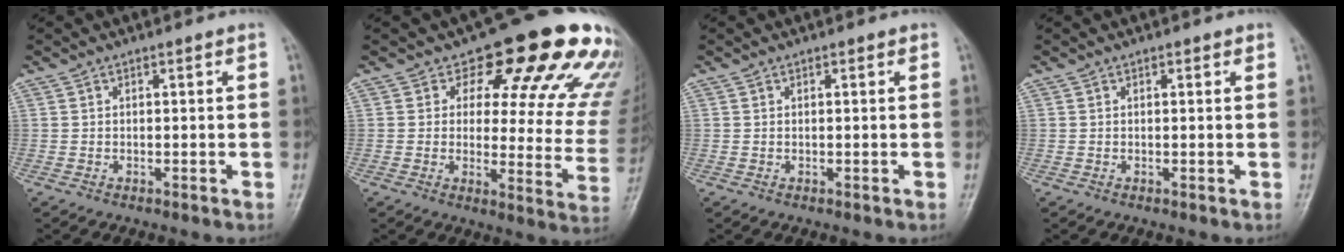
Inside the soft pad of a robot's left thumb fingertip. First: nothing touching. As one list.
[{"total": 20.4, "force": [13.8, 8.8, 12.2], "torque": [-0.097, -0.069, 0.149]}, {"total": 0.0}, {"total": 0.6, "force": [0.4, 0.3, 0.4], "torque": [-0.005, -0.002, 0.003]}]